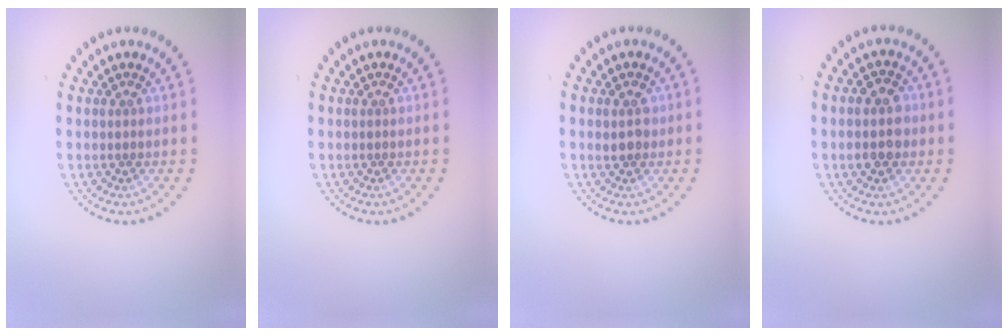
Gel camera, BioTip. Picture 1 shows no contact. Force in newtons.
{"total": 0.0}
{"total": 1.7, "press": 1.6, "slide": 0.3}
{"total": 2.9, "press": 2.9, "slide": 0.2}